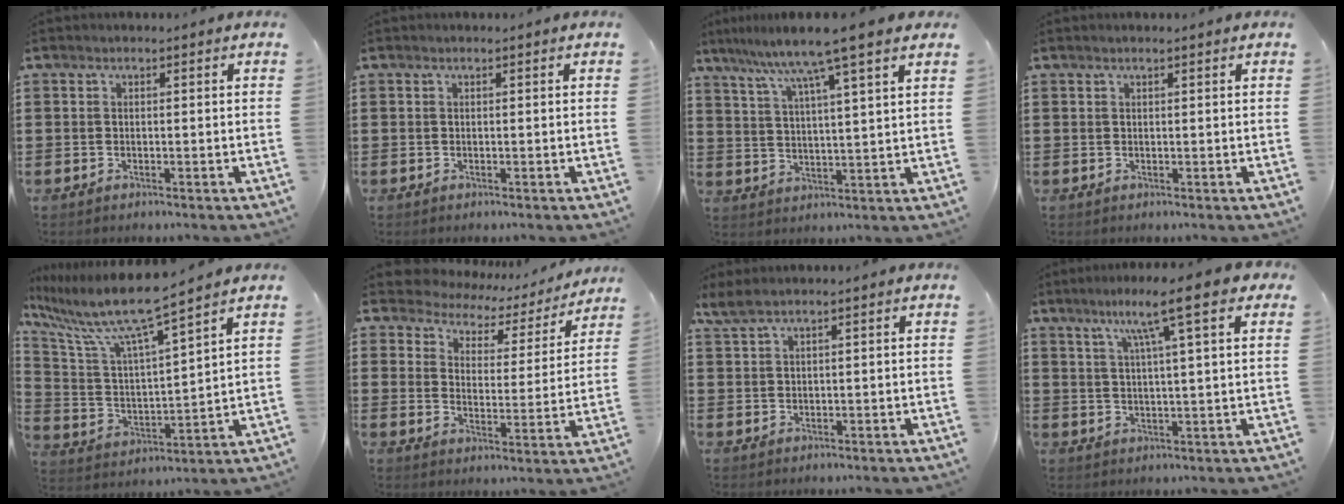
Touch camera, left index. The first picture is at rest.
{"total": 0.0}
{"total": 7.8, "force": [6.2, -0.9, 4.5], "torque": [-0.111, -0.035, 0.100]}
{"total": 0.6, "force": [0.4, -0.1, 0.4], "torque": [-0.007, -0.001, 0.008]}
{"total": 9.9, "force": [8.0, 0.1, 5.8], "torque": [-0.147, -0.053, 0.130]}
{"total": 3.9, "force": [3.6, 1.4, 0.4], "torque": [-0.034, -0.027, 0.054]}
{"total": 1.8, "force": [1.2, 0.2, 1.4], "torque": [-0.030, 0.000, 0.023]}
{"total": 9.6, "force": [5.2, 0.4, 8.0], "torque": [-0.151, -0.005, 0.083]}